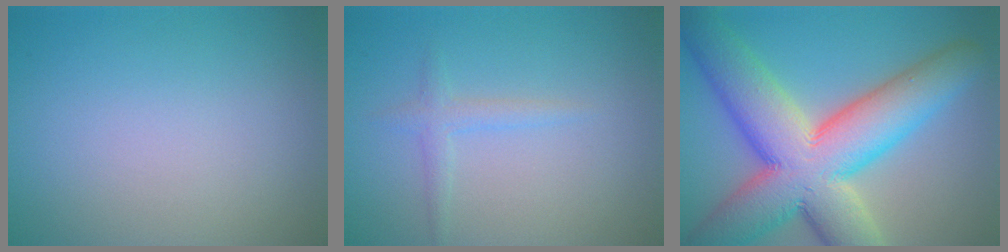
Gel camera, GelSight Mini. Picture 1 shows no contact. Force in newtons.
{"total": 1.4, "press": 1.4, "slide": 0.1}
{"total": 13.9, "press": 13.8, "slide": 0.8}